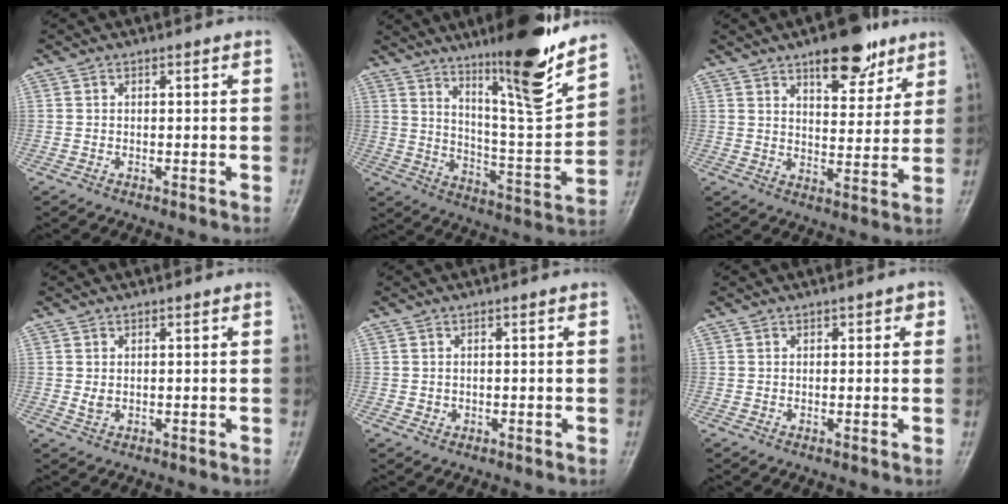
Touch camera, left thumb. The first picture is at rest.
{"total": 17.6, "force": [12.7, 2.0, 12.1], "torque": [-0.164, -0.088, 0.210]}
{"total": 11.6, "force": [7.5, 5.0, 7.3], "torque": [-0.069, -0.042, 0.111]}
{"total": 1.7, "force": [0.5, 1.1, 1.2], "torque": [-0.017, -0.006, 0.014]}
{"total": 0.9, "force": [0.2, 0.8, 0.3], "torque": [0.001, 0.000, 0.004]}
{"total": 1.6, "force": [0.8, 1.0, 0.9], "torque": [0.002, 0.000, 0.008]}